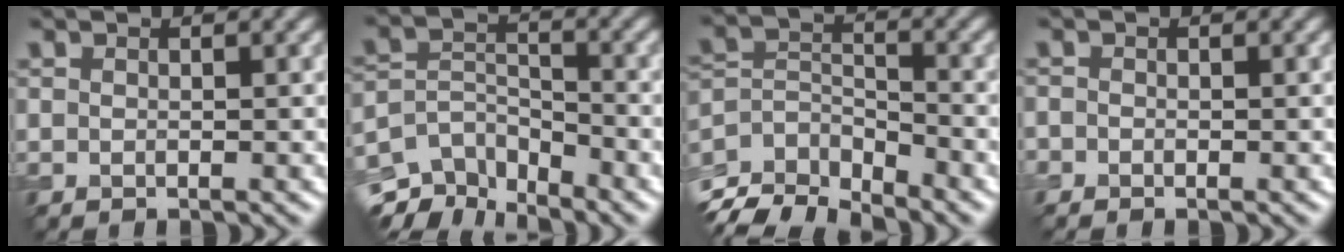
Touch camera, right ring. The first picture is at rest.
{"total": 6.3, "force": [-4.9, 2.7, 2.9], "torque": [-0.053, -0.011, -0.098]}
{"total": 6.3, "force": [-5.2, 2.5, 2.5], "torque": [-0.044, -0.012, -0.105]}
{"total": 0.6, "force": [-0.5, 0.3, 0.1], "torque": [0.003, -0.003, -0.012]}